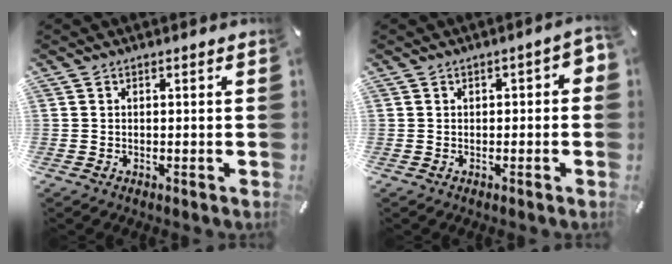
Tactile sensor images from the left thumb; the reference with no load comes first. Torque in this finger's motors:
{"motor_torque": [-0.23, -0.22, -0.05, 0.23, 0.01]}